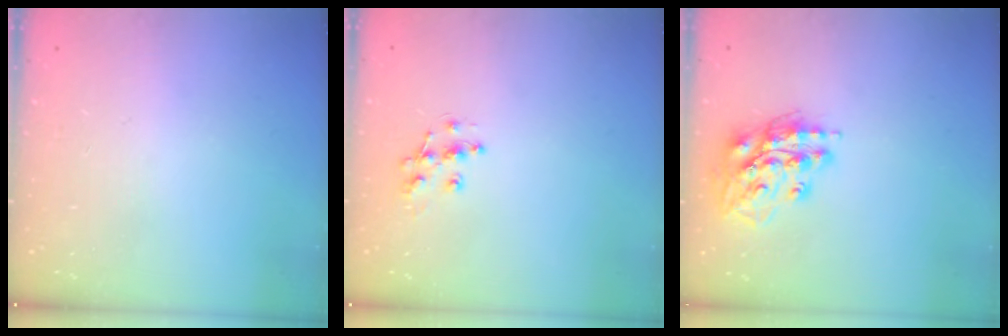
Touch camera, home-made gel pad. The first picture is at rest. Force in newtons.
{"total": 8.5, "press": 8.4, "slide": 0.6}
{"total": 15.4, "press": 15.3, "slide": 1.9}